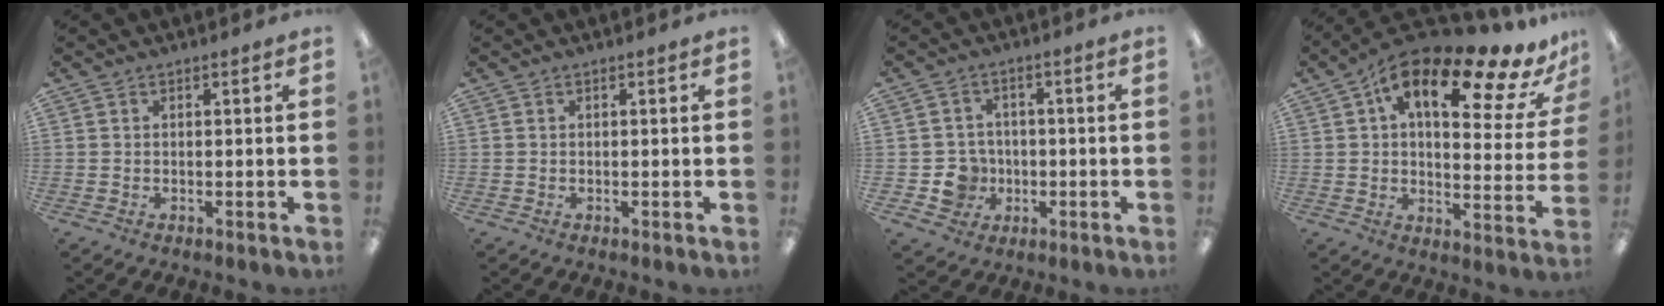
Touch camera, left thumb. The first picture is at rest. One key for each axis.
{"total": 0.0}
{"total": 6.8, "fx": -1.5, "fy": 6.4, "fz": 1.9, "tx": -0.046, "ty": 0.014, "tz": -0.021}
{"total": 19.4, "fx": 11.5, "fy": 7.2, "fz": 13.9, "tx": -0.220, "ty": -0.059, "tz": 0.184}